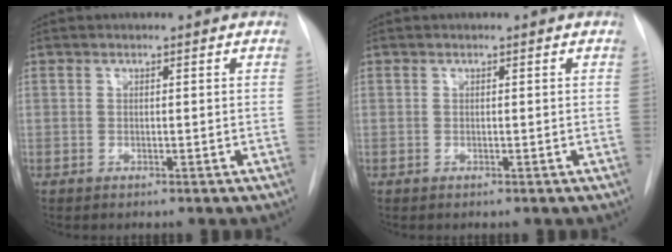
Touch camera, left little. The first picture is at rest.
{"total": 0.0}